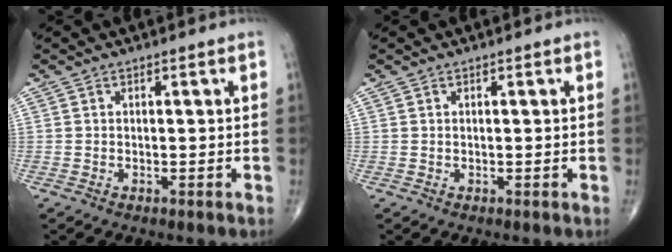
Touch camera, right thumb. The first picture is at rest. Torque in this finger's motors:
{"motor_torque": [0.01, 0.01, 0.00, 0.00, 0.00]}